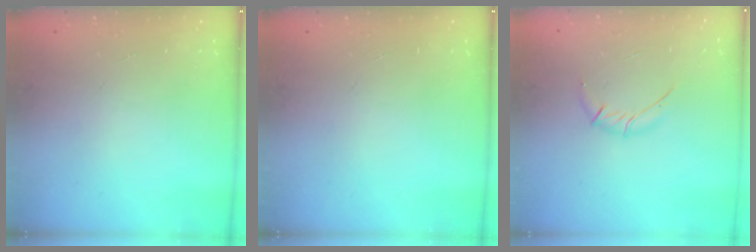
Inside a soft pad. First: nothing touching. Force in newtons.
{"total": 0.0}
{"total": 4.1, "press": 4.0, "slide": 0.9}